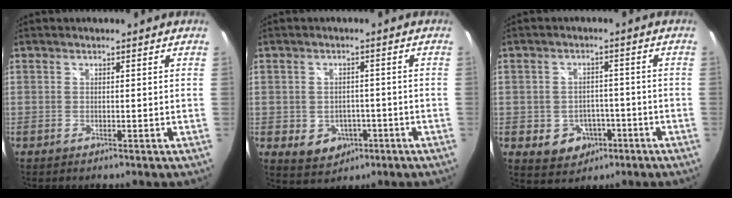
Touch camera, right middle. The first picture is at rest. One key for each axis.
{"total": 6.8, "fx": -2.5, "fy": 5.6, "fz": 2.9, "tx": -0.068, "ty": 0.001, "tz": -0.019}
{"total": 7.0, "fx": -2.9, "fy": 5.9, "fz": 2.6, "tx": -0.062, "ty": 0.010, "tz": -0.022}